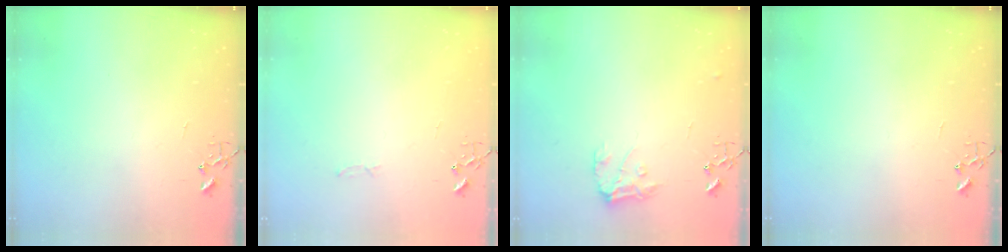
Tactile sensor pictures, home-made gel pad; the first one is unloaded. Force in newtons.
{"total": 2.8, "press": 2.8, "slide": 0.4}
{"total": 9.8, "press": 9.8, "slide": 0.6}
{"total": 0.0}